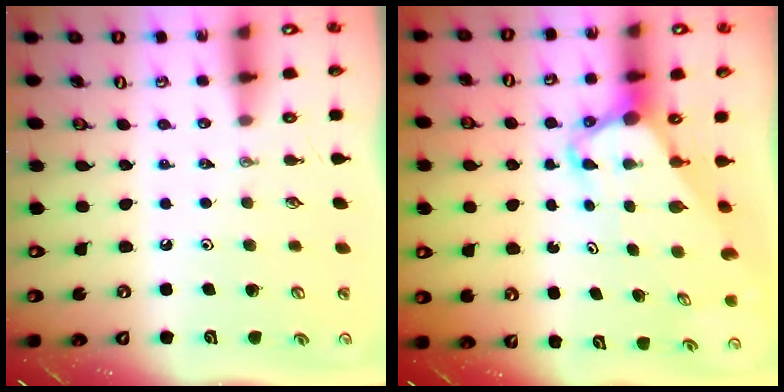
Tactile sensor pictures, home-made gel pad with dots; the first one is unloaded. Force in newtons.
{"total": 3.9, "press": 3.8, "slide": 0.4}